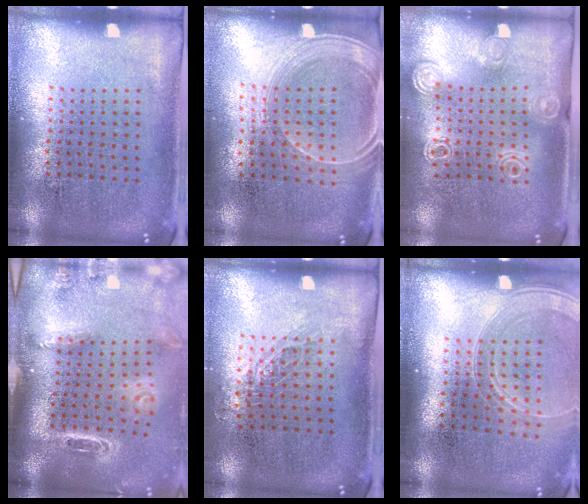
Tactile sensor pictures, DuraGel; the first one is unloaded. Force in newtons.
{"total": 1.7, "press": 1.5, "slide": 0.9}
{"total": 1.4, "press": 1.3, "slide": 0.2}
{"total": 3.0, "press": 2.1, "slide": 2.1}
{"total": 0.7, "press": 0.7, "slide": 0.1}
{"total": 1.7, "press": 1.6, "slide": 0.6}